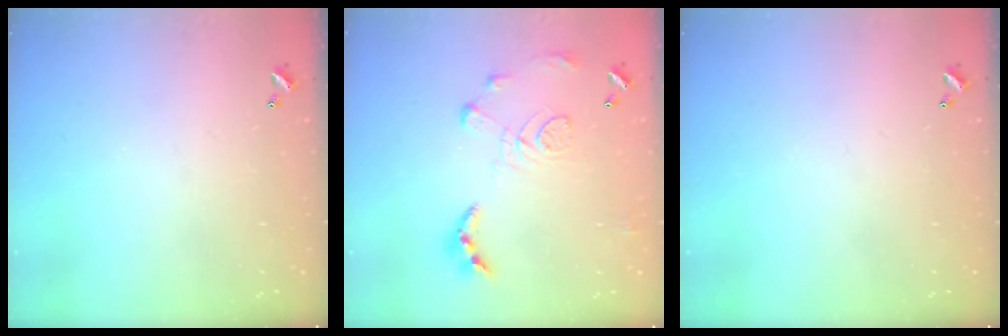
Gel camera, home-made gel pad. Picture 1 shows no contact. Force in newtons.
{"total": 11.4, "press": 11.3, "slide": 1.0}
{"total": 0.0}